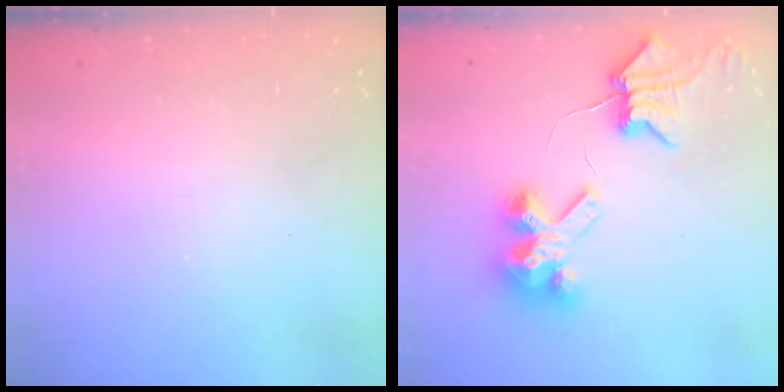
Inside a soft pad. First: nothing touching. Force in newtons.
{"total": 8.8, "press": 8.7, "slide": 1.2}